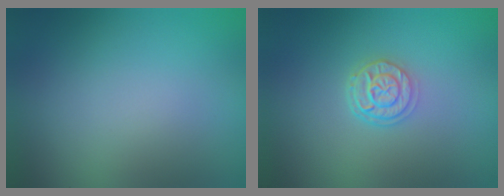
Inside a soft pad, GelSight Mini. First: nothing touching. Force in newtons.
{"total": 2.7, "press": 2.2, "slide": 1.5}